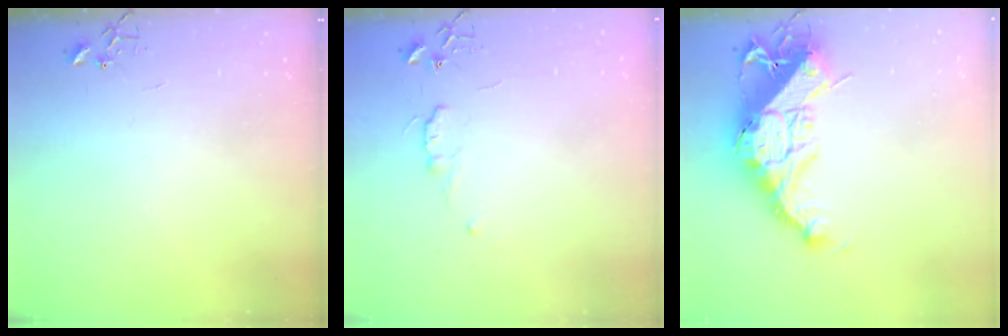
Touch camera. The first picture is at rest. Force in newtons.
{"total": 5.0, "press": 4.9, "slide": 0.6}
{"total": 21.2, "press": 21.1, "slide": 2.3}